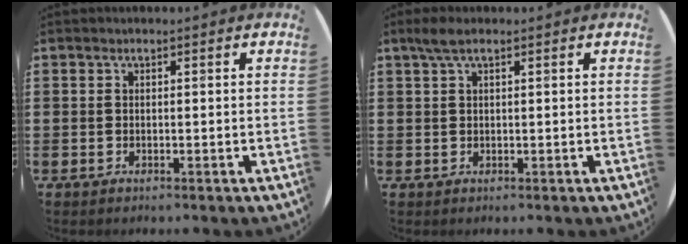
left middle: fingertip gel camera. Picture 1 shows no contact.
{"total": 2.0, "force": [1.2, 0.4, 1.6], "torque": [-0.032, 0.005, 0.021]}